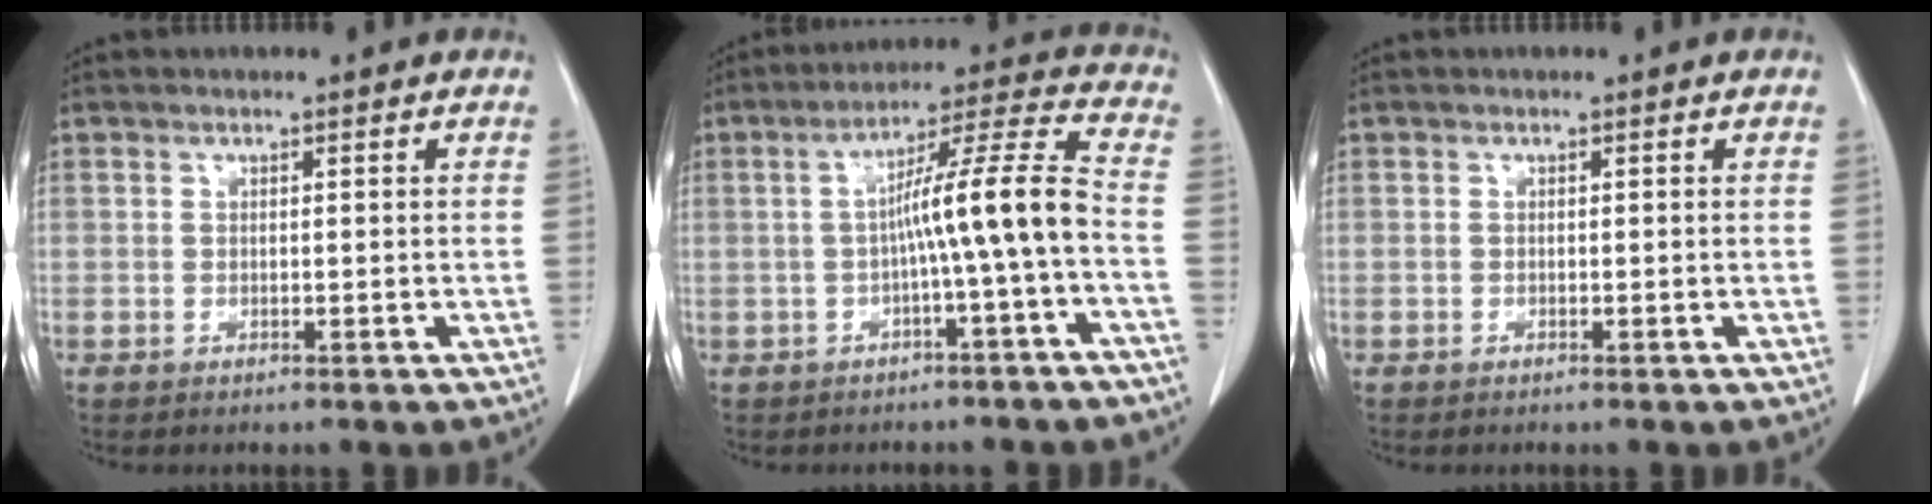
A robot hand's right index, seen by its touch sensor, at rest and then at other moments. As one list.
[{"total": 9.8, "force": [-1.9, -1.2, 9.5], "torque": [-0.153, 0.026, -0.031]}, {"total": 0.0}]